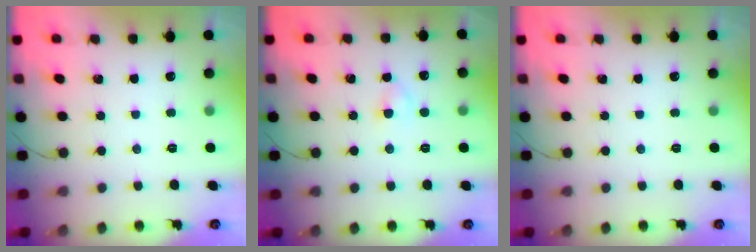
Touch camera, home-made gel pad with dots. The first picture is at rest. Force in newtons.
{"total": 2.7, "press": 2.6, "slide": 1.0}
{"total": 0.0}